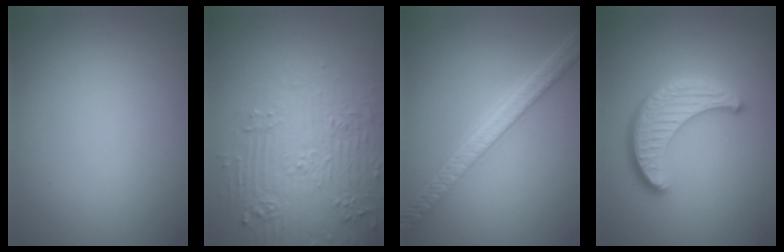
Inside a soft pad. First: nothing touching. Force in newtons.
{"total": 4.6, "press": 4.4, "slide": 1.4}
{"total": 5.3, "press": 4.2, "slide": 3.3}
{"total": 4.4, "press": 3.8, "slide": 2.3}